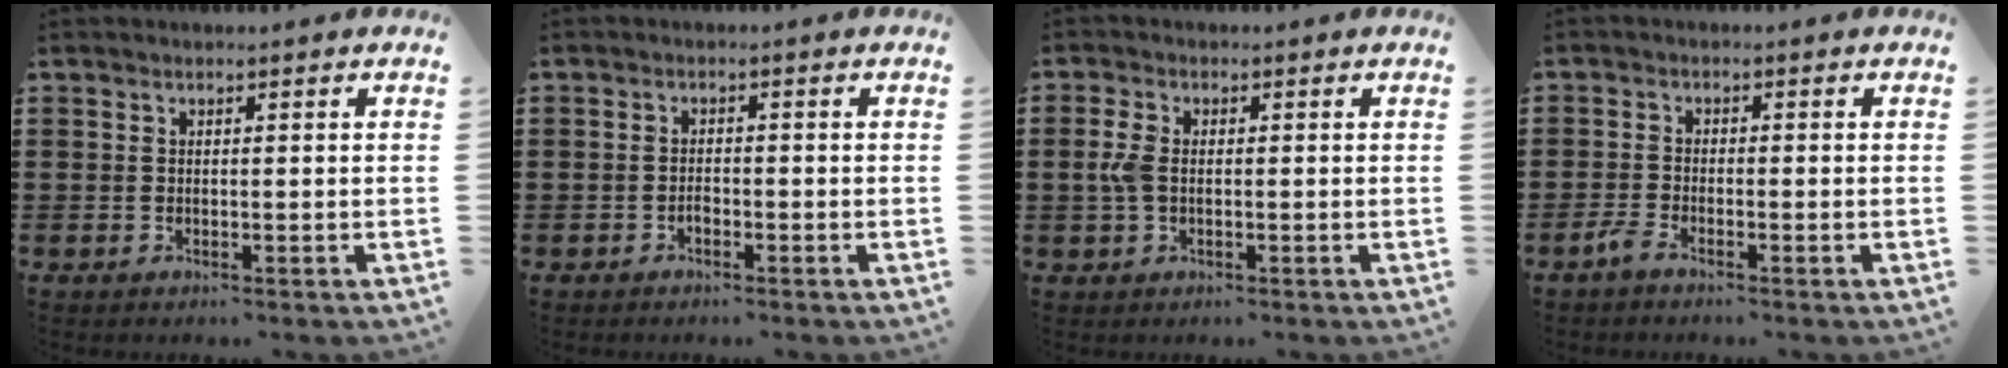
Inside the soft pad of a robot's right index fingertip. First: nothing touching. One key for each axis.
{"total": 1.2, "fx": -0.8, "fy": 0.6, "fz": 0.7, "tx": -0.015, "ty": -0.003, "tz": -0.014}
{"total": 3.5, "fx": 0.0, "fy": 2.0, "fz": 2.9, "tx": -0.080, "ty": -0.002, "tz": -0.008}
{"total": 1.9, "fx": -1.6, "fy": 0.2, "fz": 1.0, "tx": -0.034, "ty": -0.004, "tz": -0.036}